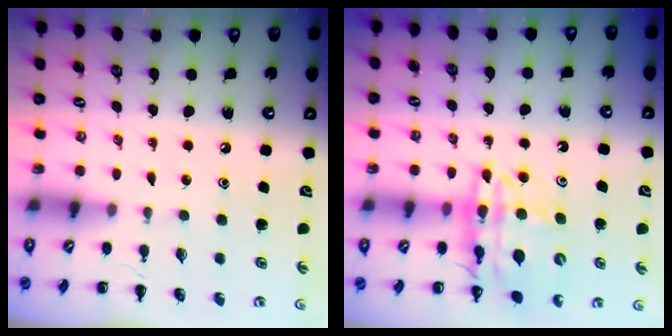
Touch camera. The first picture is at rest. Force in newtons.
{"total": 15.8, "press": 15.4, "slide": 3.8}